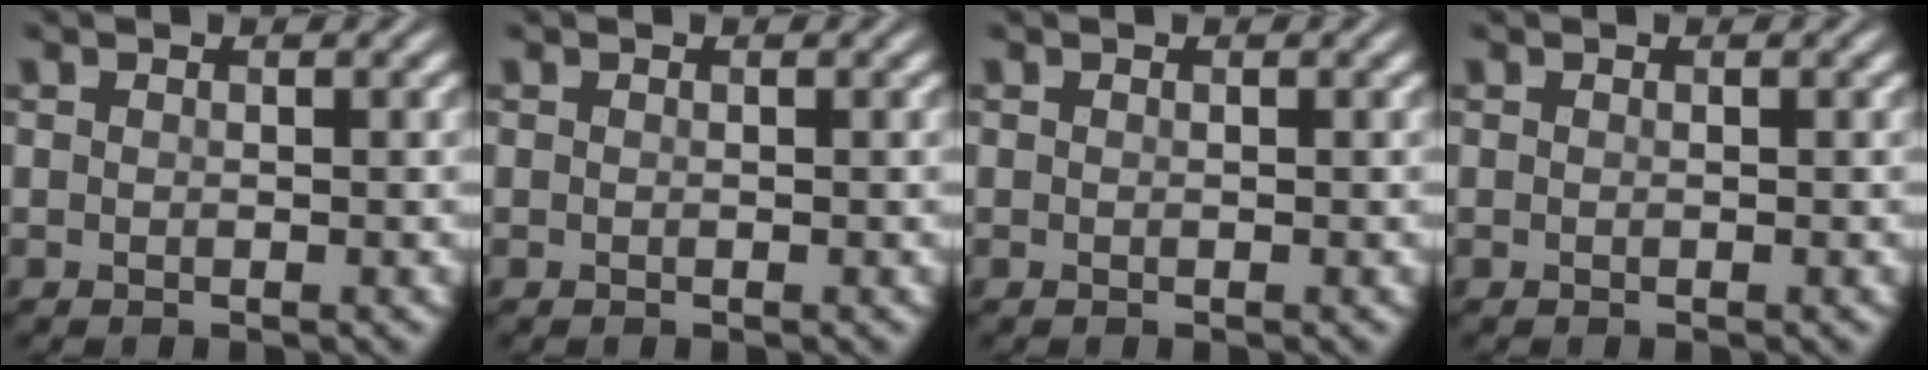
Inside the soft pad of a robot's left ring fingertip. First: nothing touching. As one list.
[{"total": 0.0}, {"total": 0.0}, {"total": 0.0}]